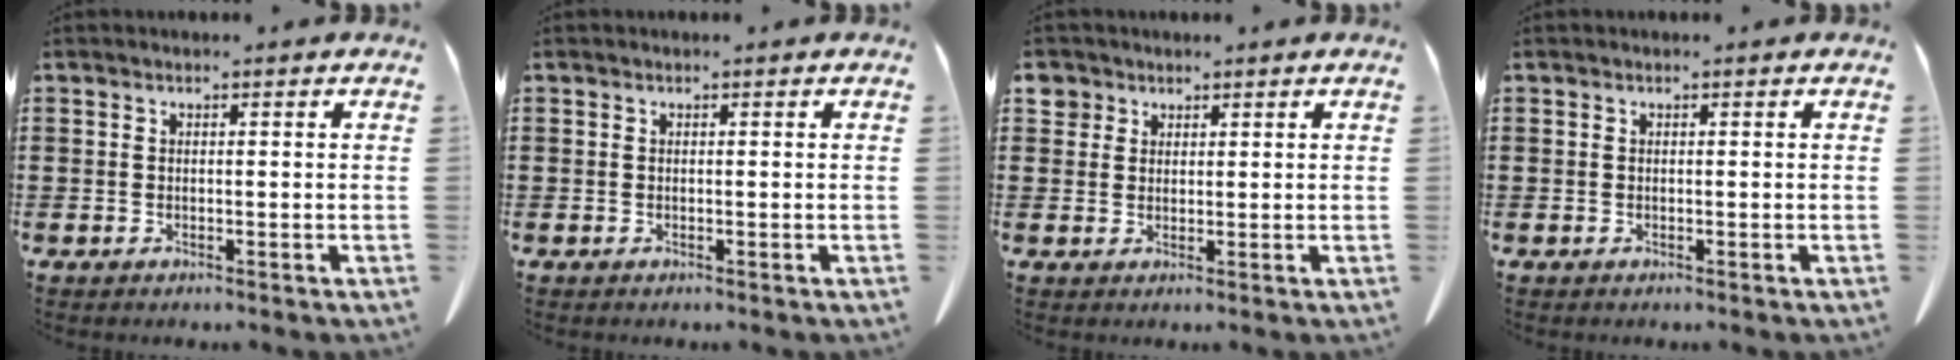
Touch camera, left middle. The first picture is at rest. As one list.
[{"total": 0.0}, {"total": 2.4, "force": [1.6, 1.8, 0.3], "torque": [-0.005, 0.003, 0.028]}, {"total": 0.0}]